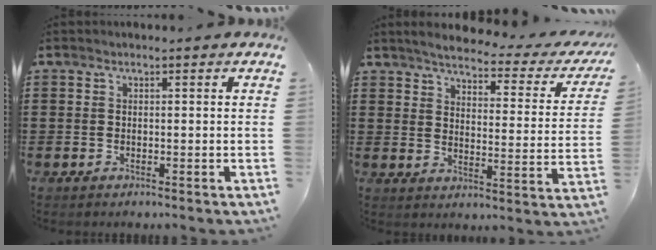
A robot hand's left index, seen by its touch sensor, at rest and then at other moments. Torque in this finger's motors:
{"motor_torque": [1.07, -1.07, 0.32, 0.08]}